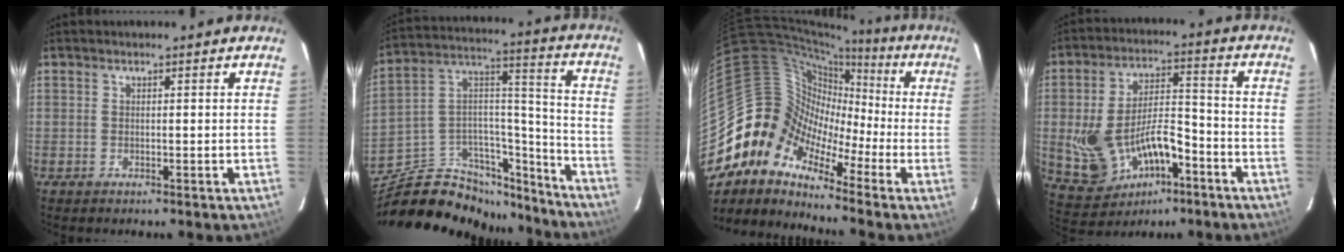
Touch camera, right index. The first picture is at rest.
{"total": 24.1, "force": [-18.9, 11.6, 9.5], "torque": [-0.178, 0.077, -0.277]}
{"total": 10.9, "force": [-6.2, 8.2, 3.7], "torque": [-0.062, 0.035, -0.155]}
{"total": 15.8, "force": [-6.0, 8.4, 12.0], "torque": [-0.253, -0.005, -0.080]}